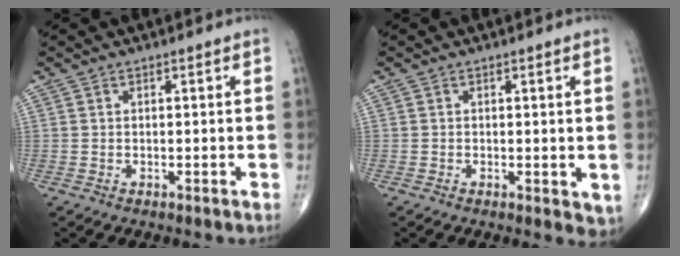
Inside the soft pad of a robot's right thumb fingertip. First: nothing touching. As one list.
[{"total": 2.8, "force": [-0.2, 1.4, 2.4], "torque": [-0.022, -0.007, -0.004]}]